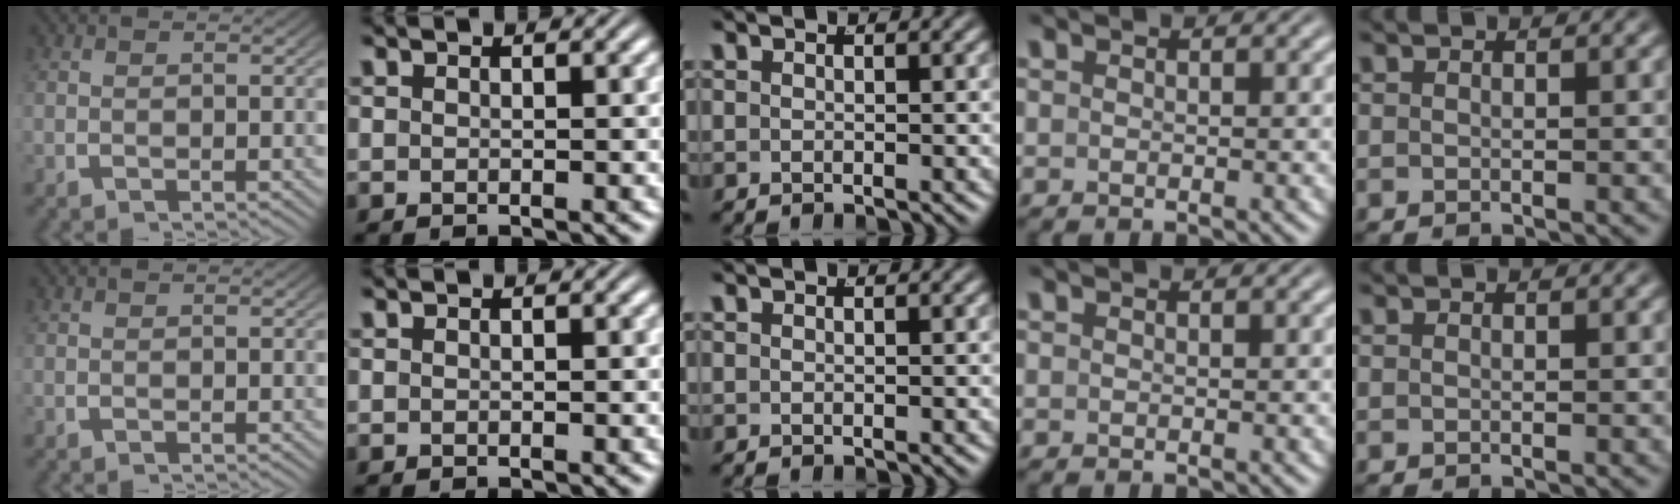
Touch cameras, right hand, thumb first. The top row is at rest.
{}